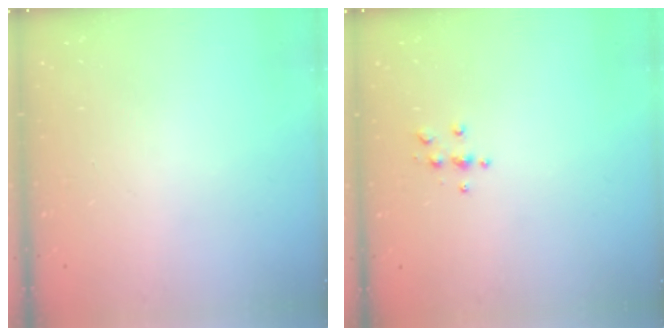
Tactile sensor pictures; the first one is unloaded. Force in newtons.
{"total": 3.8, "press": 3.8, "slide": 0.4}